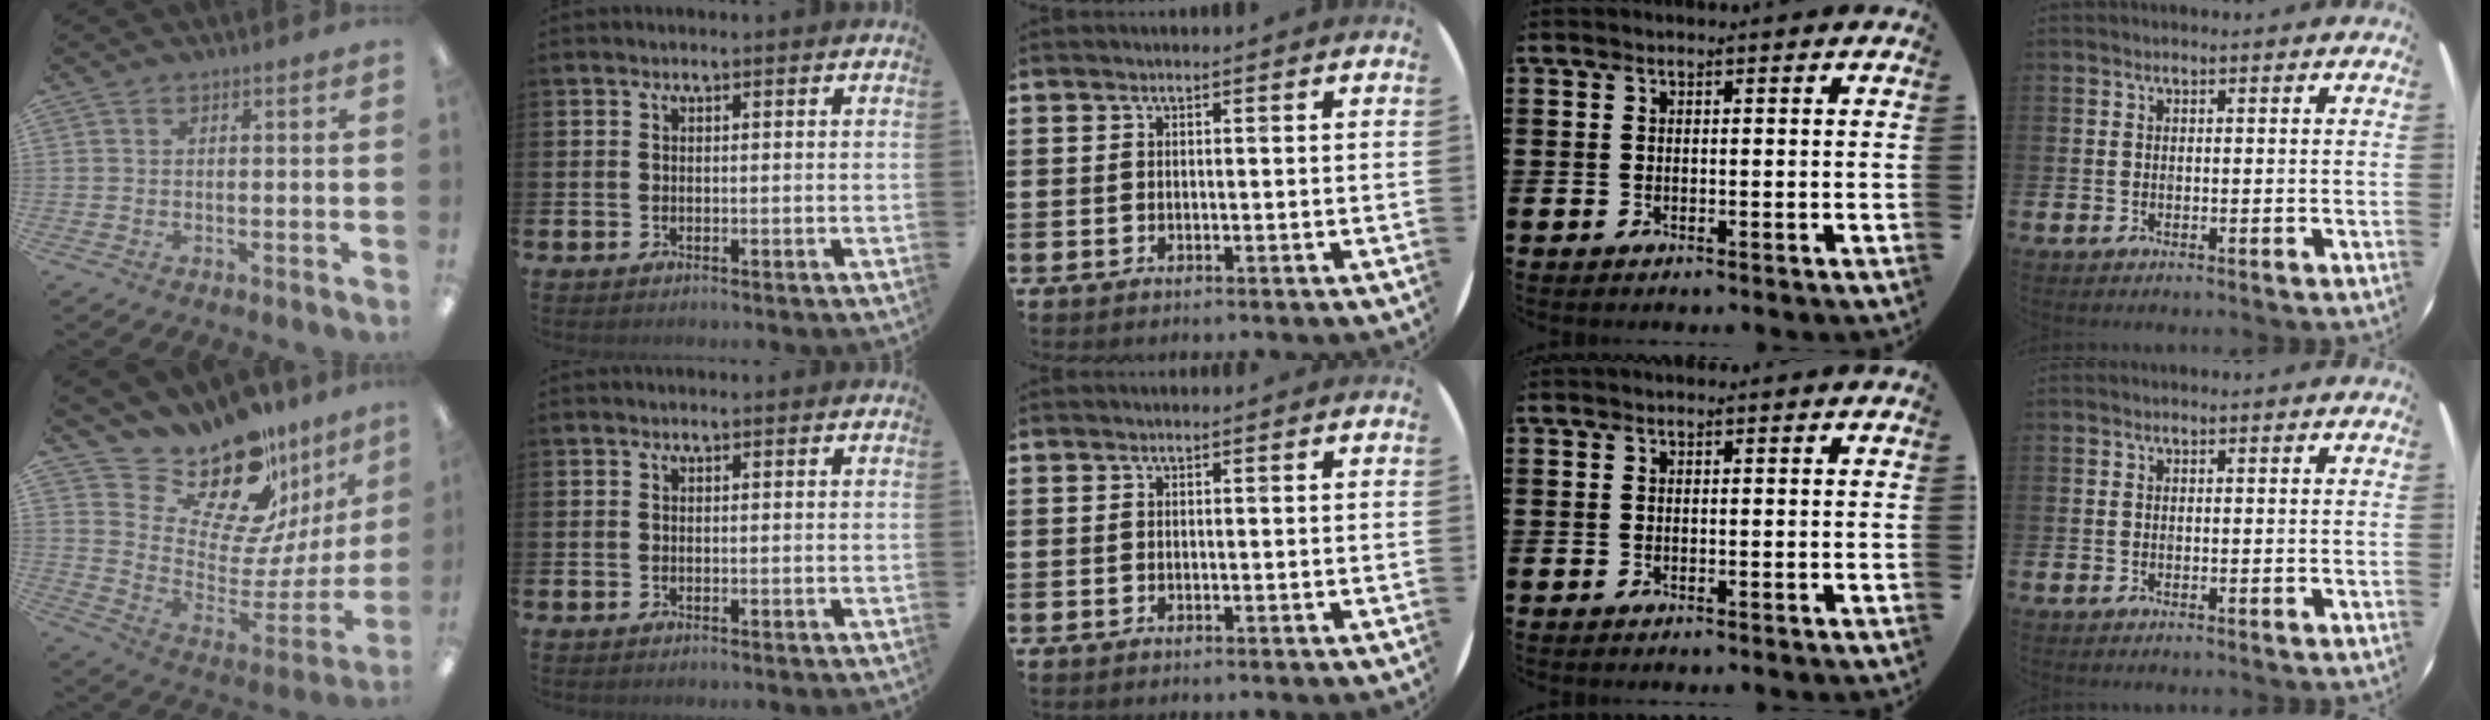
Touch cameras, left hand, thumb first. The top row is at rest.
{"thumb": {"total": 20.7, "force": [18.1, 7.0, 7.3], "torque": [-0.116, -0.169, 0.312]}}